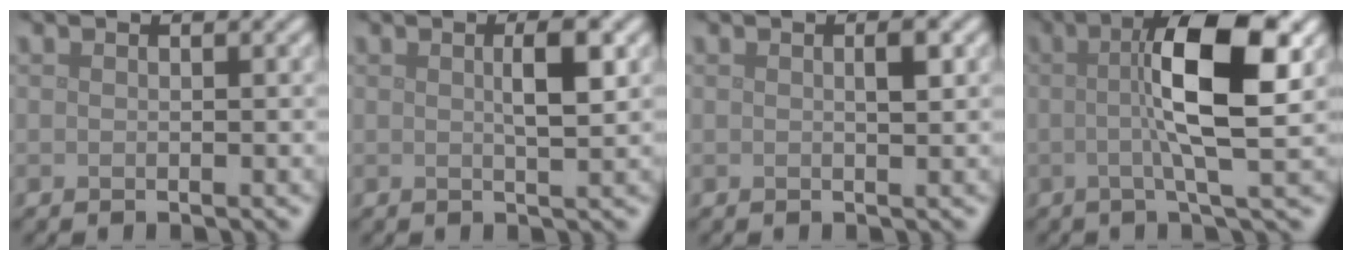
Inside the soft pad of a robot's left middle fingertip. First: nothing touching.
{"total": 2.7, "force": [0.6, 0.5, 2.6], "torque": [-0.039, 0.005, 0.010]}
{"total": 1.2, "force": [0.3, 0.3, 1.2], "torque": [-0.018, 0.002, 0.005]}
{"total": 9.0, "force": [1.1, 2.1, 8.7], "torque": [-0.123, 0.013, 0.012]}